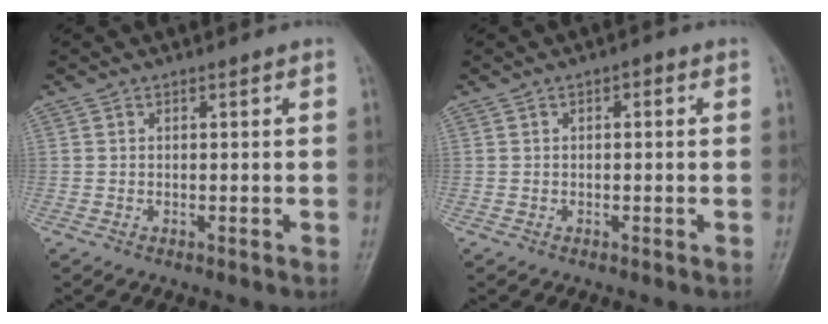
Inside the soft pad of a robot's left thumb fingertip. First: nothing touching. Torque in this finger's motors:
{"motor_torque": [-0.08, 0.02, -0.13, -0.03, -0.05]}